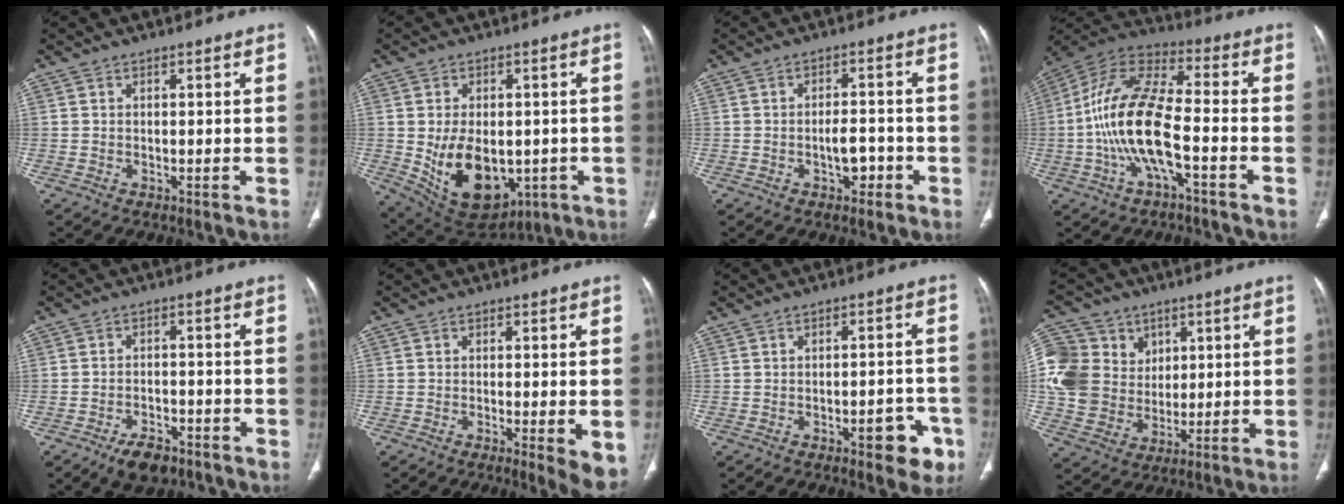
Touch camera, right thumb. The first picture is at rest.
{"total": 15.7, "force": [-2.8, 10.3, 11.5], "torque": [-0.158, -0.004, -0.011]}
{"total": 4.3, "force": [-1.7, 2.5, 3.0], "torque": [-0.032, 0.021, -0.023]}
{"total": 16.3, "force": [-4.0, 6.0, 14.7], "torque": [-0.298, 0.046, -0.079]}
{"total": 6.0, "force": [-4.1, 3.1, 3.2], "torque": [-0.044, 0.018, -0.063]}
{"total": 6.3, "force": [-1.5, 1.4, 5.9], "torque": [-0.081, -0.018, -0.023]}
{"total": 7.5, "force": [-3.6, 3.3, 5.7], "torque": [-0.042, 0.023, -0.040]}
{"total": 16.4, "force": [3.8, 14.1, 7.4], "torque": [-0.136, 0.012, 0.079]}